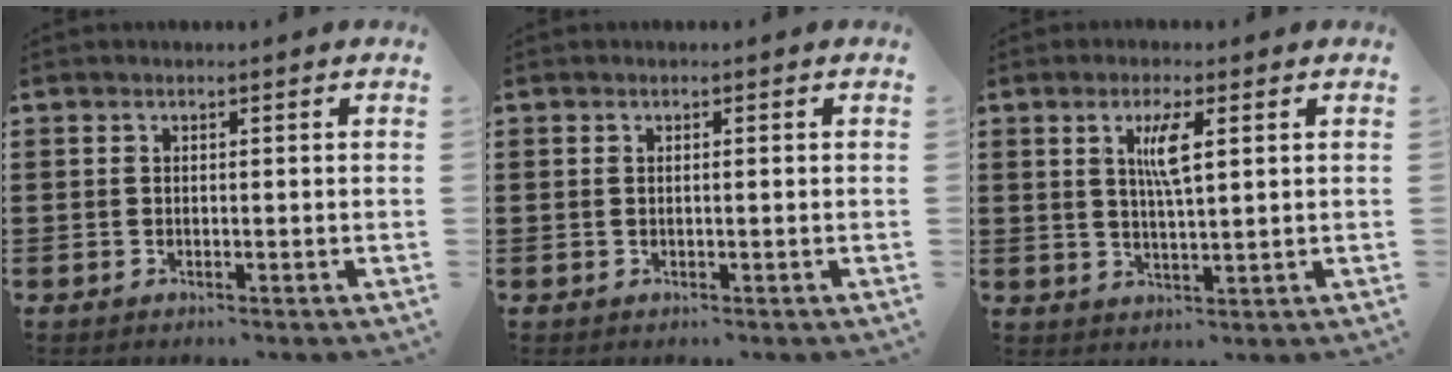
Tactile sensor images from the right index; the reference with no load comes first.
{"total": 0.6, "force": [0.0, 0.1, 0.6], "torque": [-0.011, -0.002, 0.001]}
{"total": 4.4, "force": [1.5, 0.9, 4.1], "torque": [-0.085, 0.006, 0.022]}